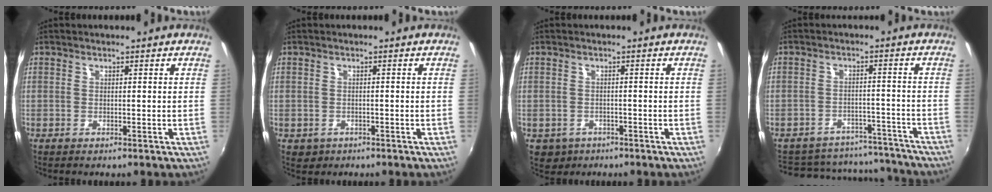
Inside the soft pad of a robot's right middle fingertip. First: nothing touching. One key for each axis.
{"total": 2.0, "fx": -0.3, "fy": 1.8, "fz": 0.8, "tx": -0.019, "ty": -0.003, "tz": 0.000}
{"total": 3.6, "fx": -1.1, "fy": 3.2, "fz": 1.2, "tx": -0.032, "ty": -0.004, "tz": -0.011}
{"total": 16.7, "fx": -14.4, "fy": 7.3, "fz": 4.3, "tx": -0.098, "ty": 0.049, "tz": -0.166}